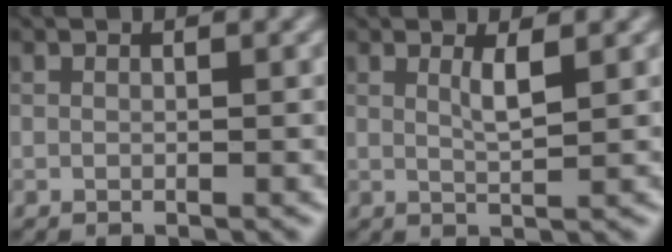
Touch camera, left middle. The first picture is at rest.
{"total": 1.7, "force": [0.7, 0.2, 1.5], "torque": [-0.029, -0.003, 0.010]}